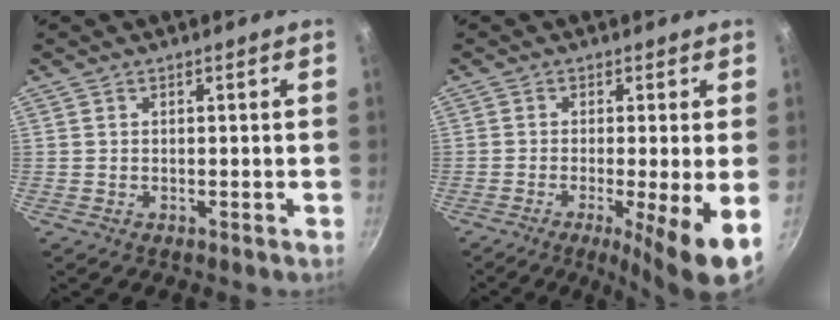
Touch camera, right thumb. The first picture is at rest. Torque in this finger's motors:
{"motor_torque": [-0.19, 0.74, 0.08, -0.05, 0.09]}